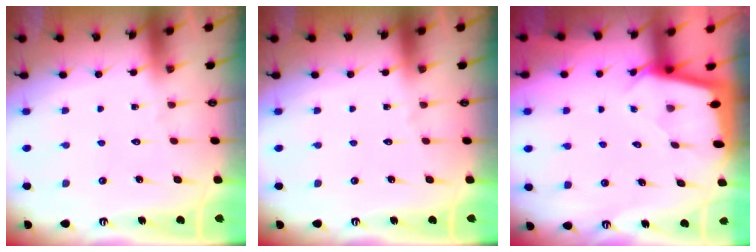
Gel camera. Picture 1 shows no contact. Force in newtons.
{"total": 0.0}
{"total": 2.0, "press": 2.0, "slide": 0.1}